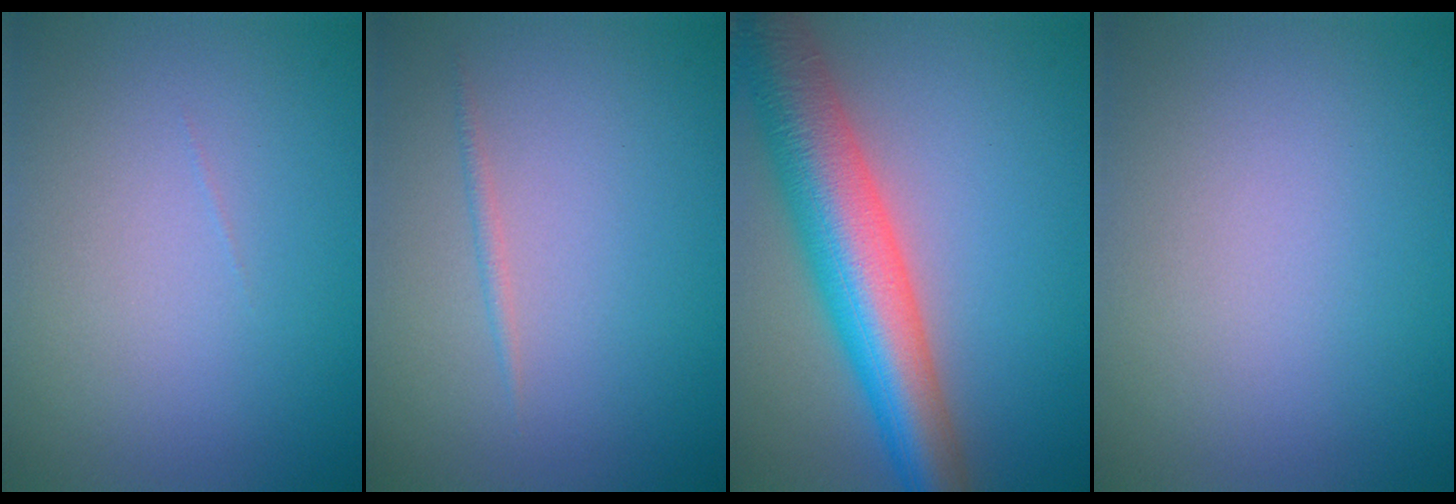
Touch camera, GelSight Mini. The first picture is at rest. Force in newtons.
{"total": 0.6, "press": 0.6, "slide": 0.0}
{"total": 10.3, "press": 10.3, "slide": 0.5}
{"total": 0.0}